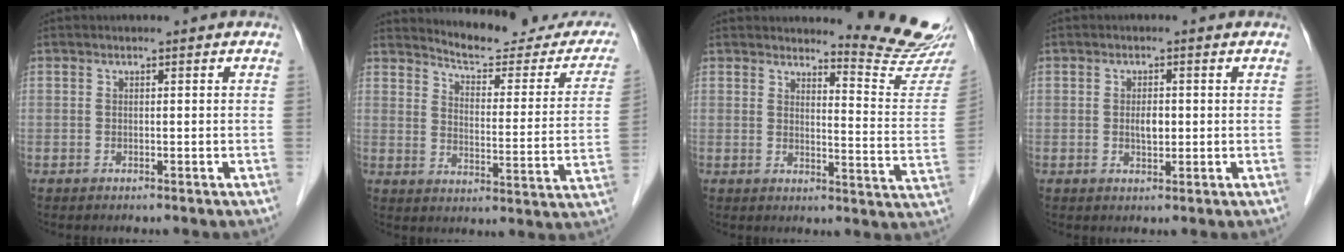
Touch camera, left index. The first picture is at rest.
{"total": 18.2, "force": [17.2, 3.6, 4.7], "torque": [-0.045, -0.062, 0.198]}
{"total": 11.0, "force": [10.9, -1.3, 1.4], "torque": [-0.016, -0.105, 0.122]}
{"total": 2.2, "force": [0.1, 1.1, 1.9], "torque": [-0.034, 0.000, 0.001]}